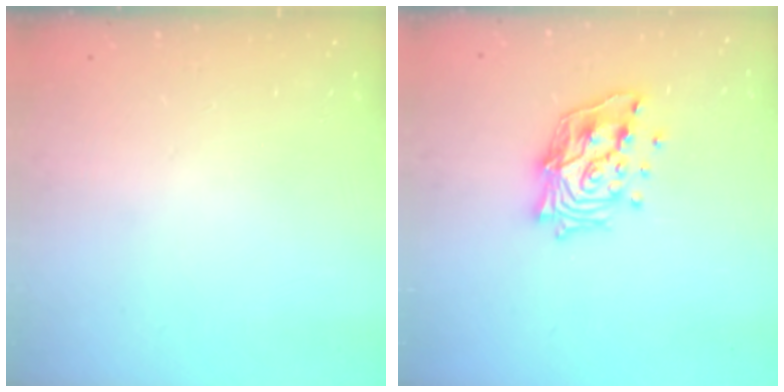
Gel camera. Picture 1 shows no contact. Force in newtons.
{"total": 16.0, "press": 15.8, "slide": 2.3}